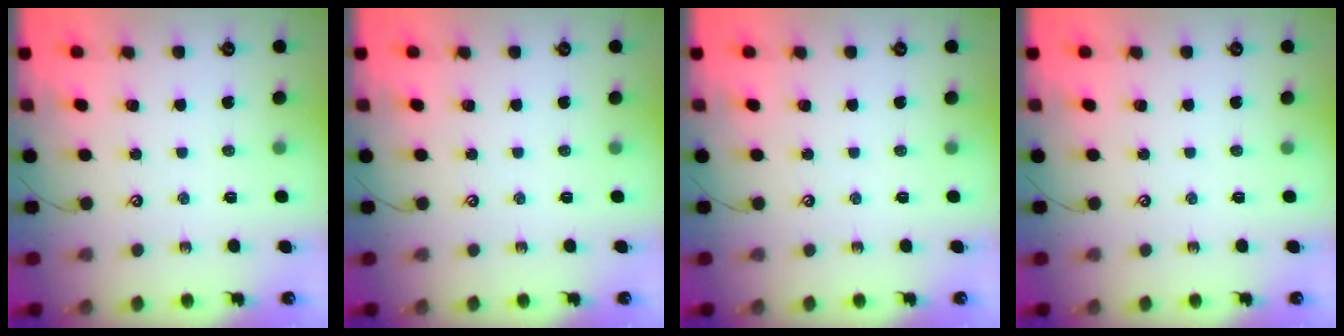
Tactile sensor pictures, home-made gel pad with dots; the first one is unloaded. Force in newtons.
{"total": 0.0}
{"total": 0.0}
{"total": 0.0}